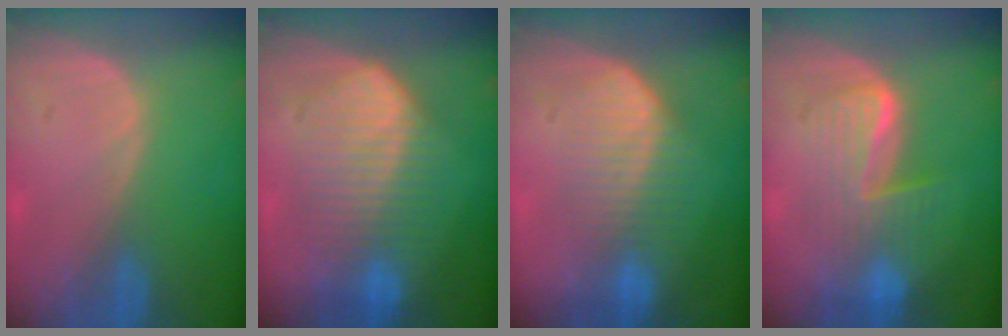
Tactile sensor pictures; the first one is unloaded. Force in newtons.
{"total": 9.5, "press": 9.5, "slide": 0.3}
{"total": 6.8, "press": 6.6, "slide": 1.4}
{"total": 7.2, "press": 7.2, "slide": 0.2}